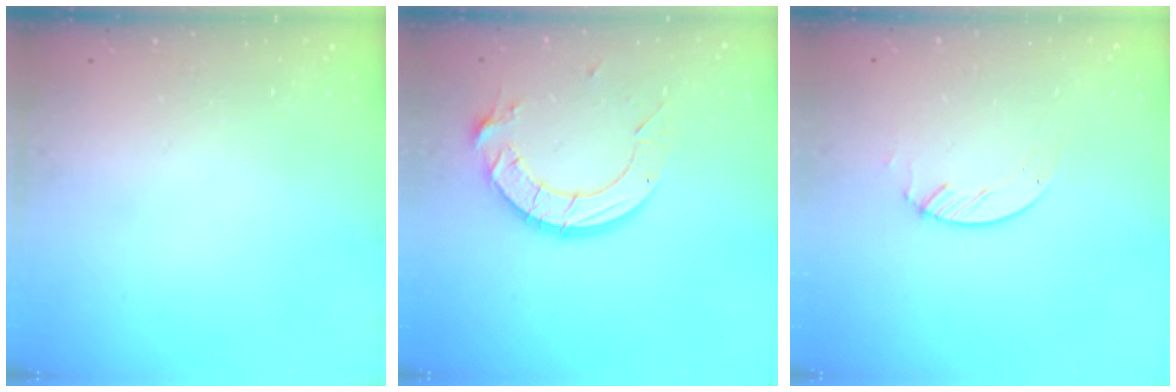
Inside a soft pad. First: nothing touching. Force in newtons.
{"total": 12.9, "press": 12.8, "slide": 1.4}
{"total": 3.1, "press": 3.1, "slide": 0.3}